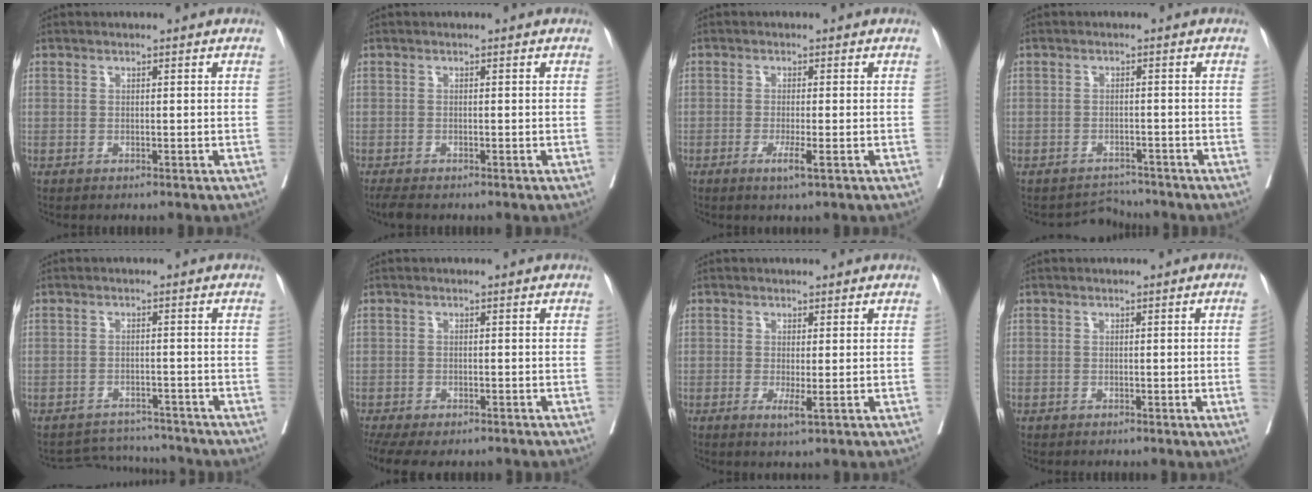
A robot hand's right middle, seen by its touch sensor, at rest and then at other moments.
{"total": 2.0, "force": [-1.7, 0.3, 1.0], "torque": [-0.023, -0.009, -0.030]}
{"total": 2.5, "force": [-1.2, -0.2, 2.2], "torque": [-0.037, -0.006, -0.021]}
{"total": 2.6, "force": [-2.2, 0.3, -1.3], "torque": [0.023, 0.000, -0.034]}
{"total": 5.8, "force": [-5.6, 0.6, -1.1], "torque": [0.014, 0.013, -0.083]}
{"total": 10.4, "force": [-7.9, 4.4, 5.1], "torque": [-0.107, -0.008, -0.109]}
{"total": 2.0, "force": [-0.5, 0.1, 2.0], "torque": [-0.032, -0.007, -0.007]}
{"total": 1.7, "force": [-0.4, -0.5, 1.6], "torque": [-0.018, 0.000, -0.006]}